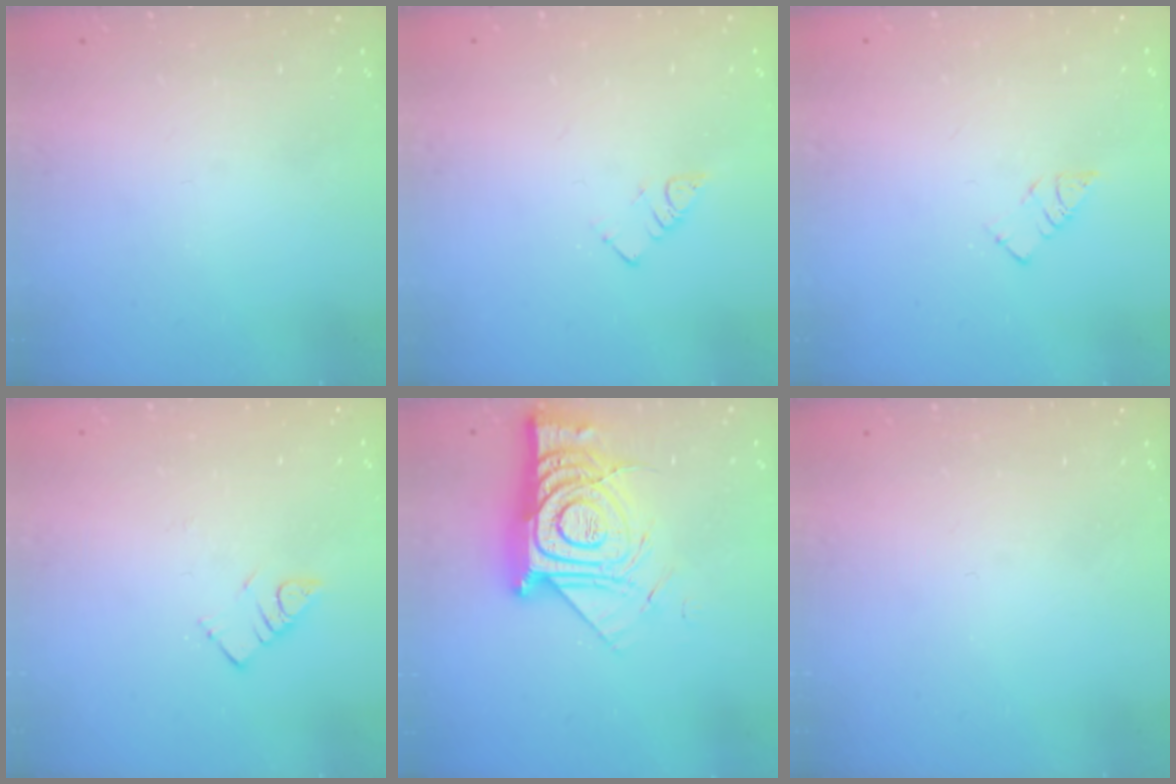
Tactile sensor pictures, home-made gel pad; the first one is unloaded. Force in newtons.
{"total": 2.8, "press": 2.8, "slide": 0.2}
{"total": 4.0, "press": 4.0, "slide": 0.0}
{"total": 3.7, "press": 3.7, "slide": 0.5}
{"total": 17.4, "press": 17.3, "slide": 1.7}
{"total": 0.0}